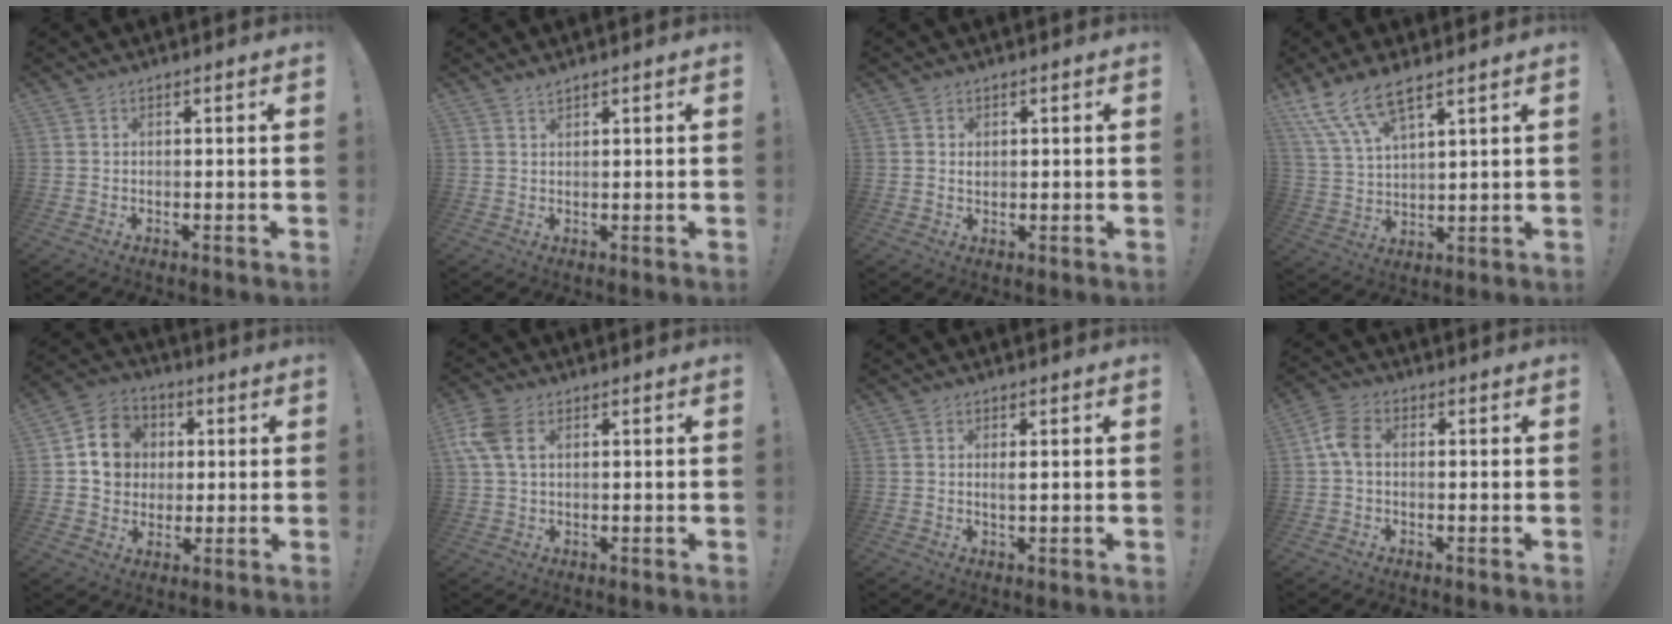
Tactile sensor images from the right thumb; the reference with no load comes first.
{"total": 1.6, "force": [1.5, -0.1, 0.5], "torque": [-0.003, -0.007, 0.026]}
{"total": 1.2, "force": [0.3, 1.1, 0.4], "torque": [0.002, -0.002, 0.002]}
{"total": 11.0, "force": [8.2, 3.3, 6.7], "torque": [-0.146, -0.030, 0.155]}
{"total": 11.9, "force": [2.0, 10.7, 4.7], "torque": [-0.051, 0.004, 0.045]}
{"total": 7.4, "force": [2.3, 4.3, 5.6], "torque": [-0.130, 0.008, 0.047]}
{"total": 1.4, "force": [0.4, 0.2, 1.3], "torque": [-0.011, -0.008, 0.004]}
{"total": 5.8, "force": [0.3, 3.8, 4.4], "torque": [-0.076, 0.012, 0.009]}